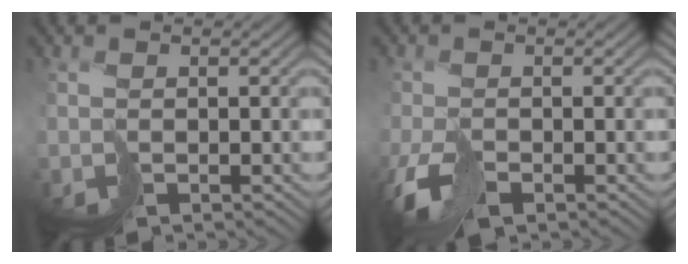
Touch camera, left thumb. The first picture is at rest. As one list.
[{"total": 4.5, "force": [-2.4, 2.3, 3.0], "torque": [-0.060, -0.002, -0.047]}]